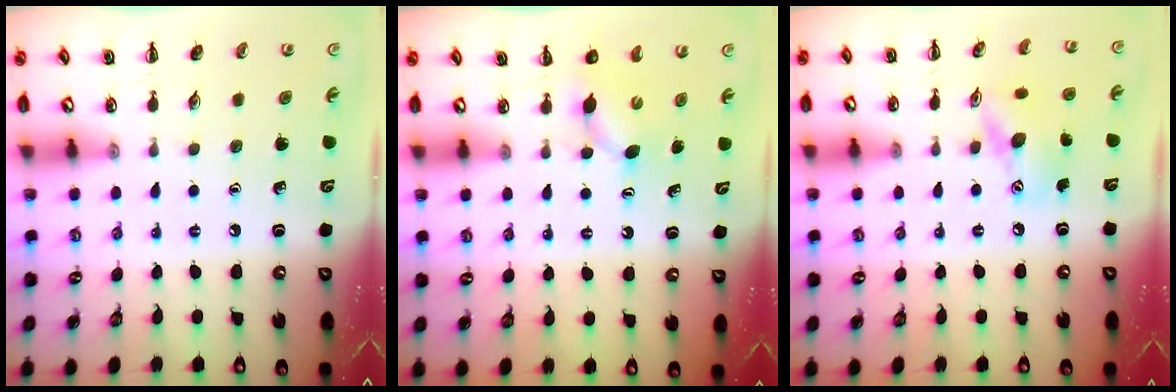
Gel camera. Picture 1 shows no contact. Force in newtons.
{"total": 3.6, "press": 3.5, "slide": 0.5}
{"total": 12.6, "press": 12.5, "slide": 1.9}